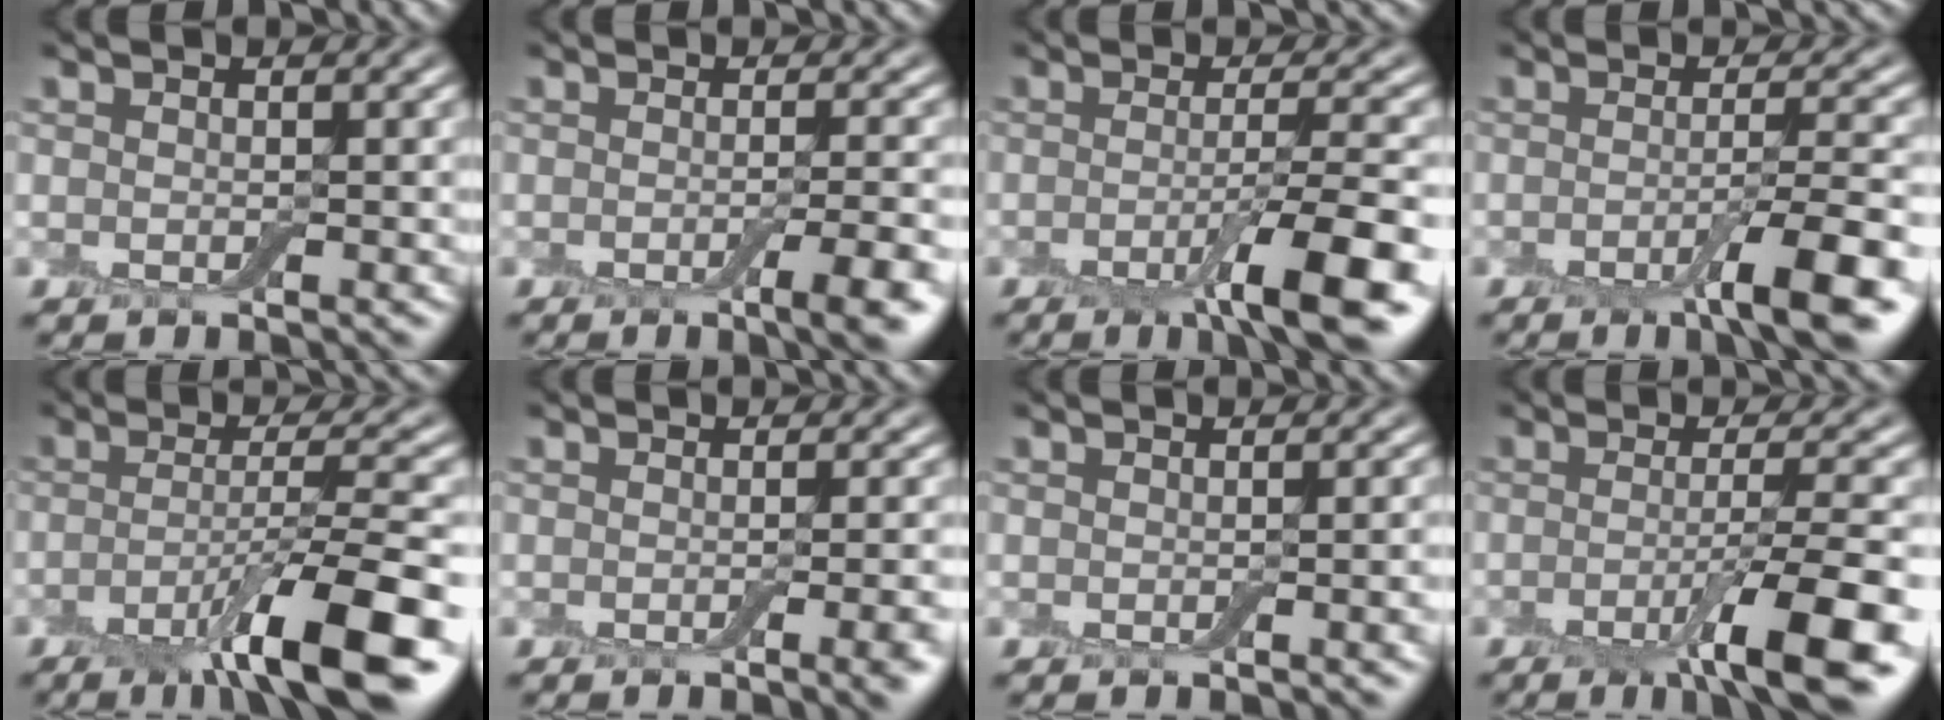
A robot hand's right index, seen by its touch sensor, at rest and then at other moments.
{"total": 5.2, "force": [-2.6, 1.2, 4.3], "torque": [-0.054, -0.003, -0.034]}
{"total": 6.7, "force": [-3.0, 1.0, 6.0], "torque": [-0.088, 0.000, -0.050]}
{"total": 6.0, "force": [-2.8, 0.9, 5.2], "torque": [-0.076, 0.001, -0.046]}
{"total": 9.0, "force": [-4.4, 1.5, 7.7], "torque": [-0.110, 0.008, -0.081]}
{"total": 4.1, "force": [-1.7, 1.3, 3.5], "torque": [-0.033, -0.006, -0.015]}
{"total": 2.0, "force": [-0.5, 0.4, 1.8], "torque": [-0.023, -0.001, -0.007]}
{"total": 7.4, "force": [-3.2, 1.1, 6.6], "torque": [-0.095, 0.001, -0.056]}